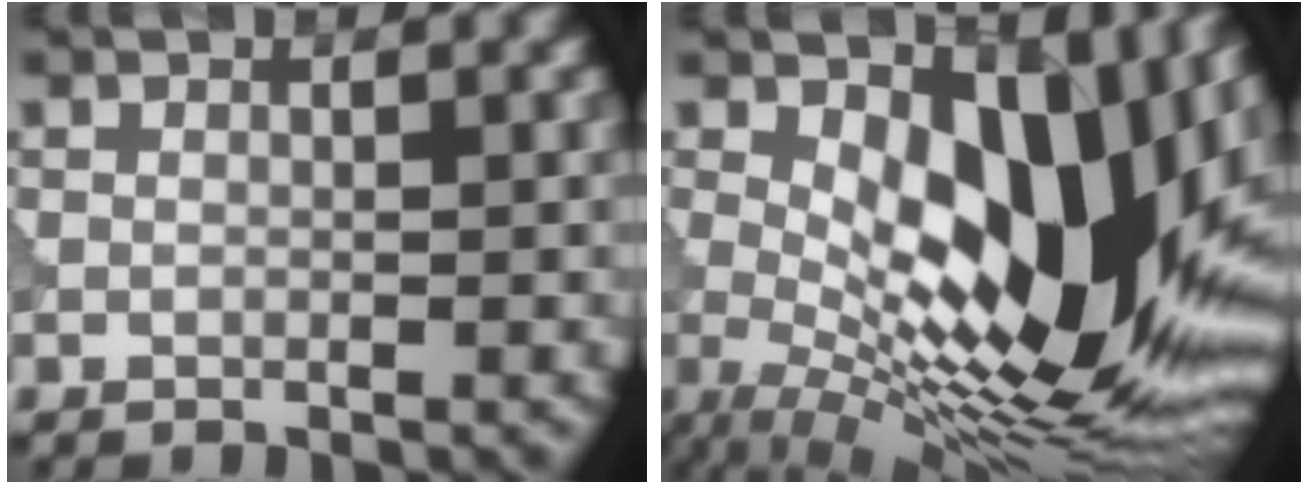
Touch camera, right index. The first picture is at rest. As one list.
[{"total": 15.3, "force": [0.2, 7.0, 13.6], "torque": [-0.182, 0.005, -0.009]}]